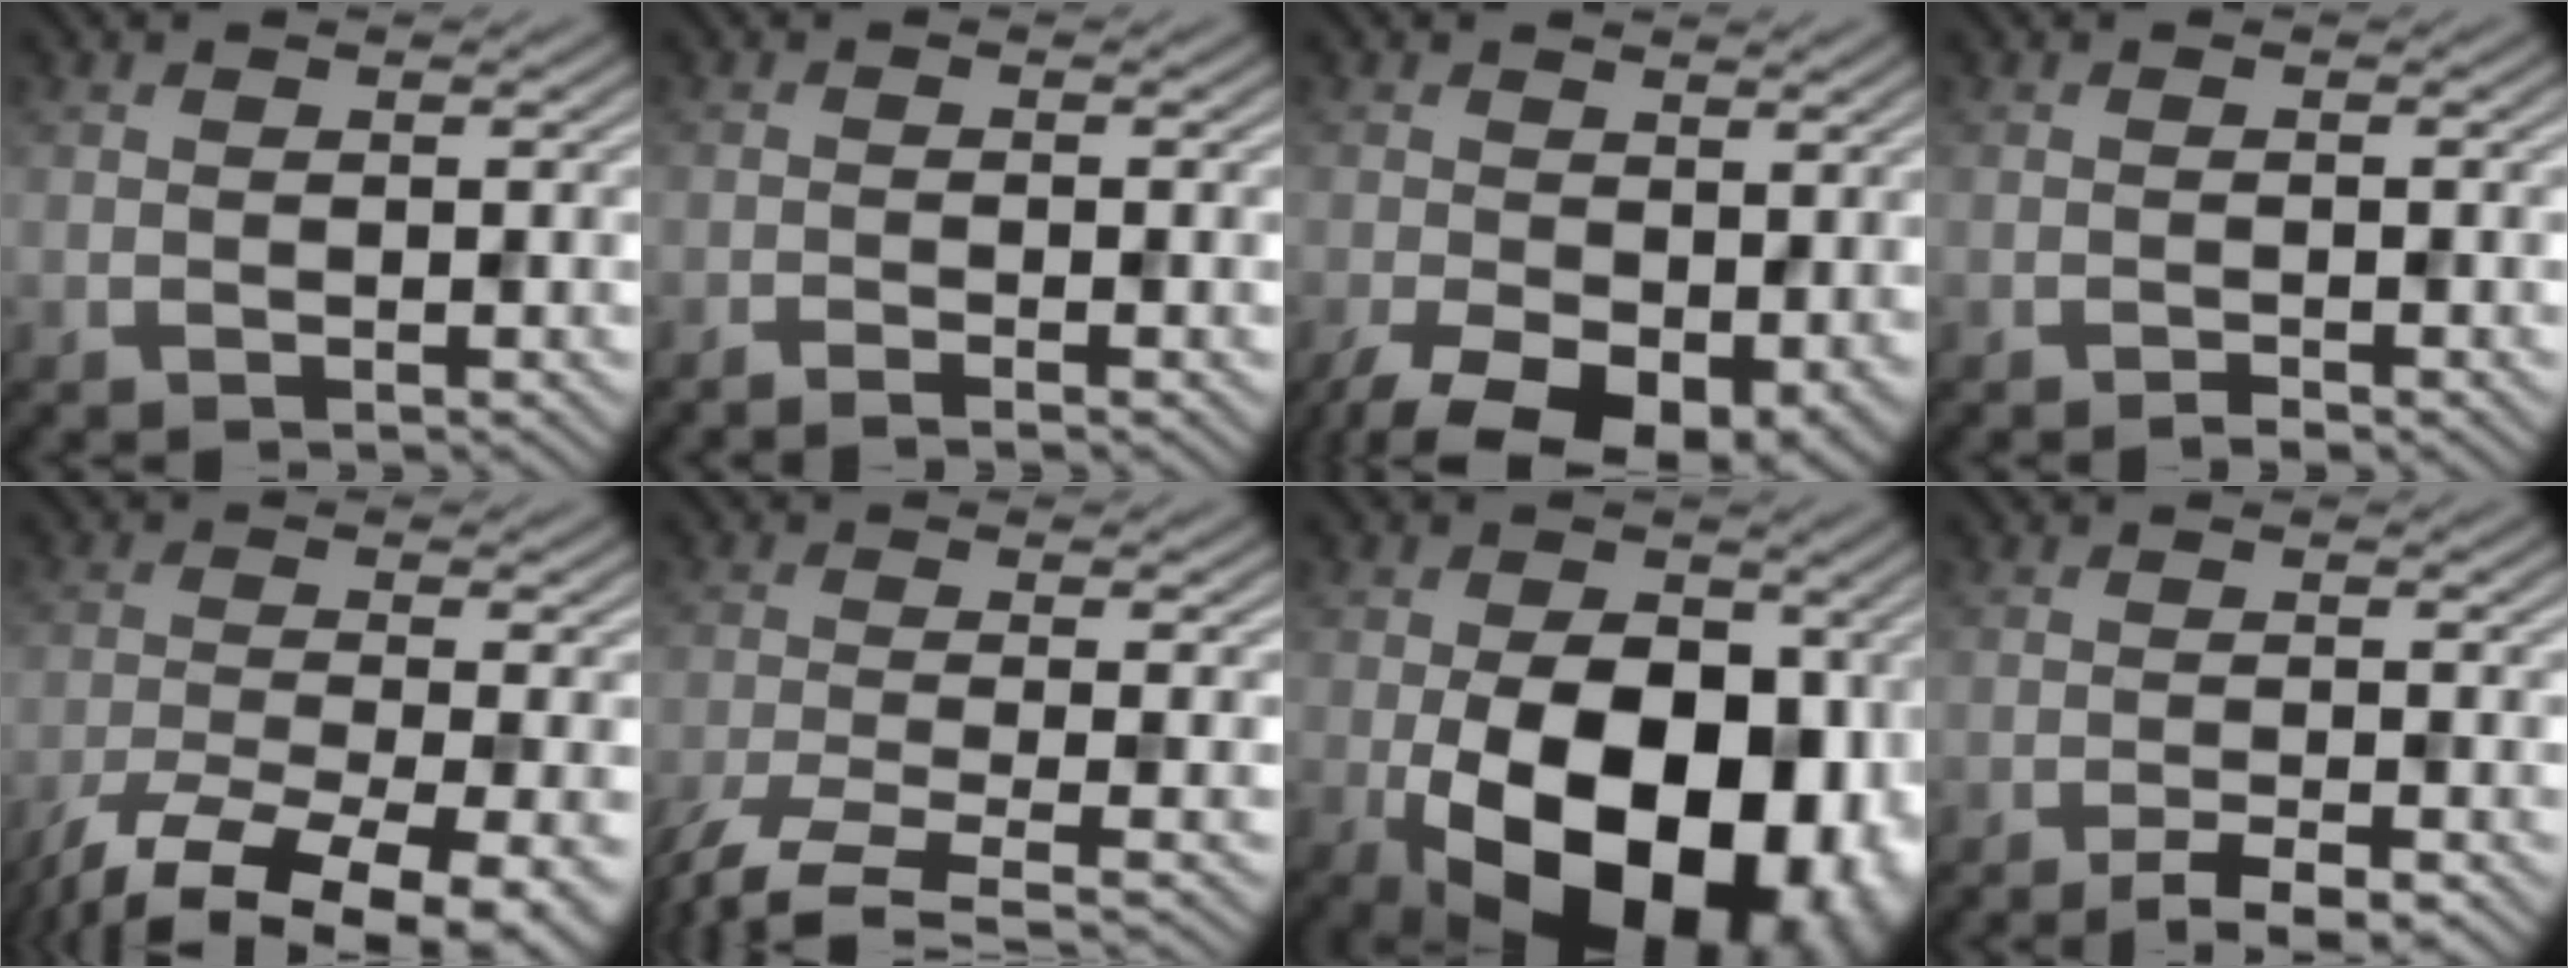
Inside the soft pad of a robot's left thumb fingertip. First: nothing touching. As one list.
[{"total": 1.3, "force": [-1.0, 0.0, 0.9], "torque": [-0.017, 0.002, -0.018]}, {"total": 10.7, "force": [-4.7, 5.9, 7.6], "torque": [-0.145, -0.046, -0.063]}, {"total": 0.7, "force": [-0.6, 0.1, 0.3], "torque": [-0.006, 0.002, -0.009]}, {"total": 12.5, "force": [-8.9, 3.2, 8.1], "torque": [-0.153, -0.033, -0.131]}, {"total": 6.1, "force": [-3.8, 1.4, 4.5], "torque": [-0.087, -0.013, -0.078]}, {"total": 19.9, "force": [-4.7, 12.3, 14.9], "torque": [-0.194, -0.030, -0.067]}, {"total": 3.1, "force": [-2.3, 0.5, 2.0], "torque": [-0.035, 0.005, -0.037]}]